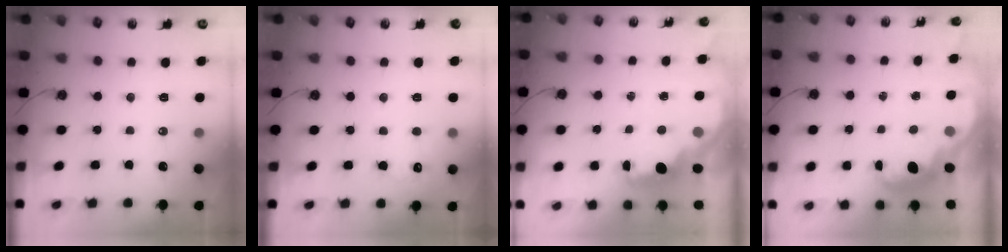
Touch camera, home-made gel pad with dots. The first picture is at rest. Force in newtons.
{"total": 3.4, "press": 3.3, "slide": 1.0}
{"total": 2.5, "press": 2.3, "slide": 0.7}
{"total": 2.7, "press": 2.7, "slide": 0.7}